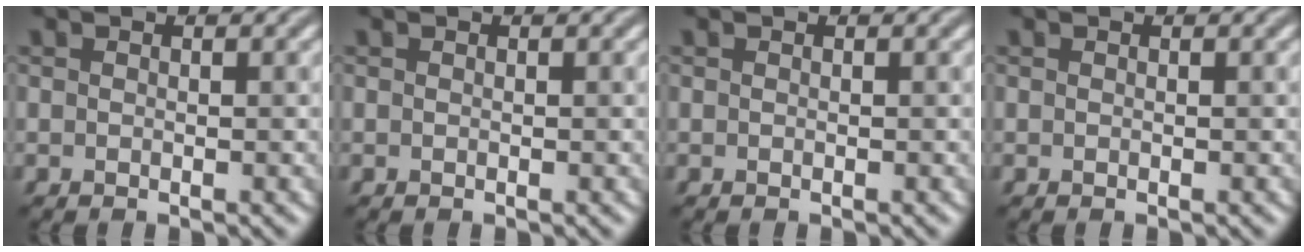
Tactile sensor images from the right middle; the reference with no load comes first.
{"total": 0.0}
{"total": 0.0}
{"total": 0.0}